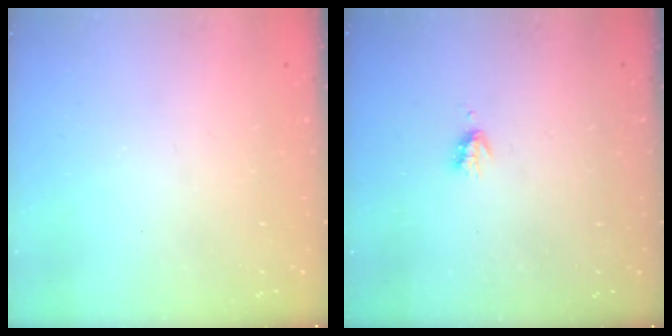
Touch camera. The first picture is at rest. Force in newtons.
{"total": 2.9, "press": 2.8, "slide": 0.5}